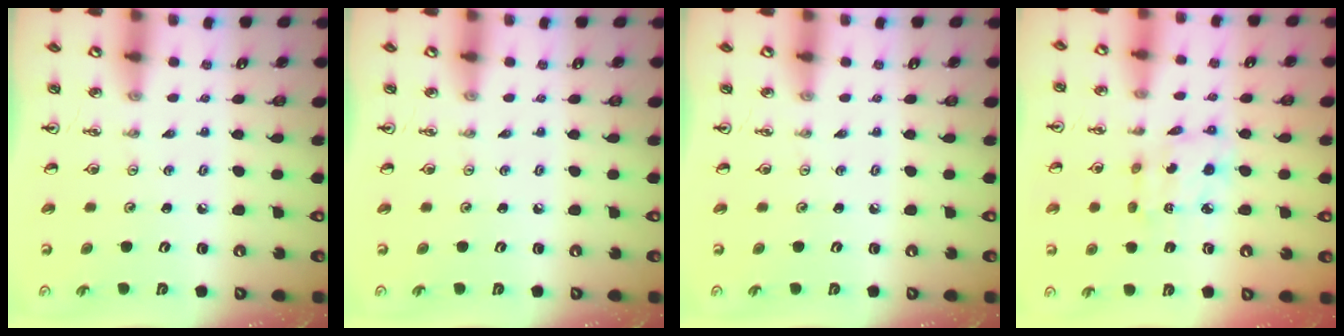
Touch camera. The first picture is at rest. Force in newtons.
{"total": 0.0}
{"total": 0.0}
{"total": 4.2, "press": 4.2, "slide": 0.3}